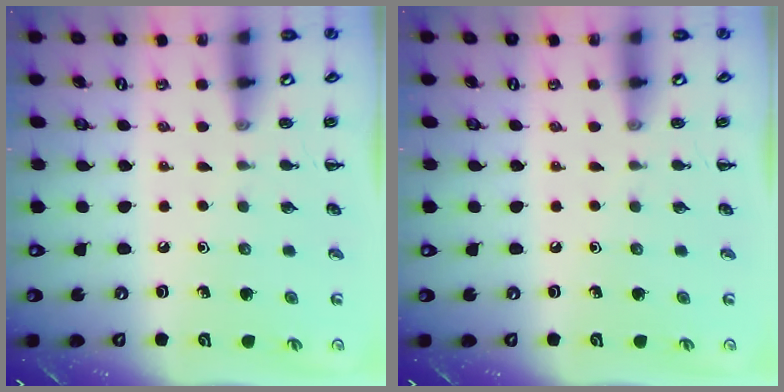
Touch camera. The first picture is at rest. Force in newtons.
{"total": 0.0}